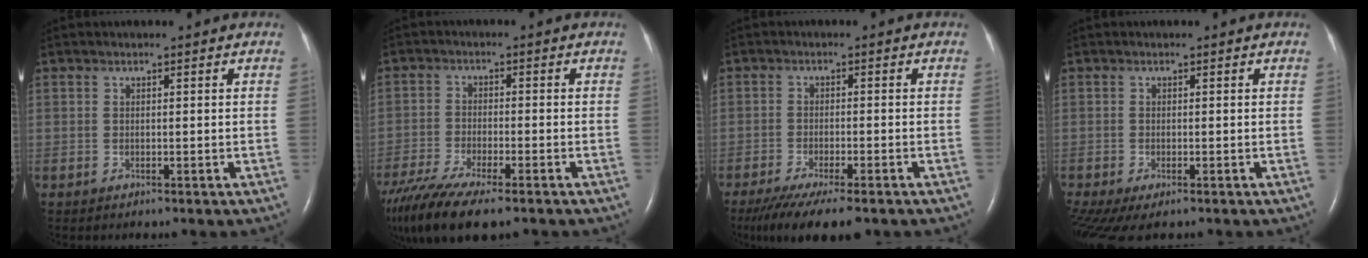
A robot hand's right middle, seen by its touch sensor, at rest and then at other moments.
{"total": 14.5, "force": [-10.9, 3.1, 9.0], "torque": [-0.197, -0.030, -0.183]}
{"total": 11.2, "force": [-8.5, 2.1, 7.0], "torque": [-0.113, -0.022, -0.133]}
{"total": 5.8, "force": [-3.8, 2.2, 3.8], "torque": [-0.081, -0.014, -0.063]}